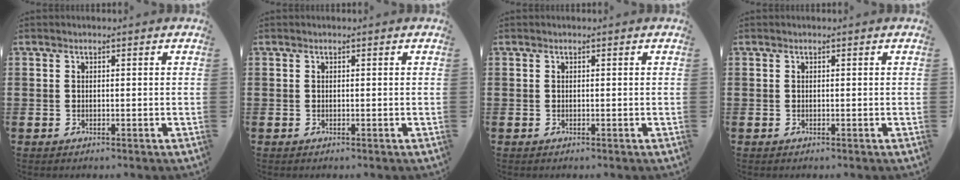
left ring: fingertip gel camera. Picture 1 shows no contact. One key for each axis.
{"total": 0.0}
{"total": 0.0}
{"total": 0.0}